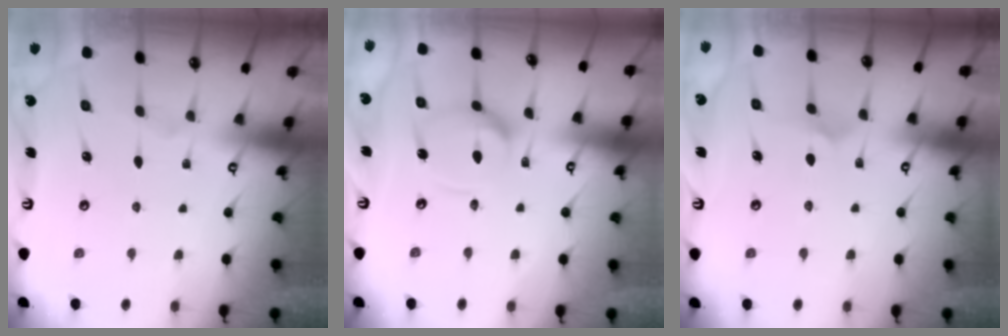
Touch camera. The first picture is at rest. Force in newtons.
{"total": 11.6, "press": 11.5, "slide": 1.2}
{"total": 4.4, "press": 4.4, "slide": 0.2}